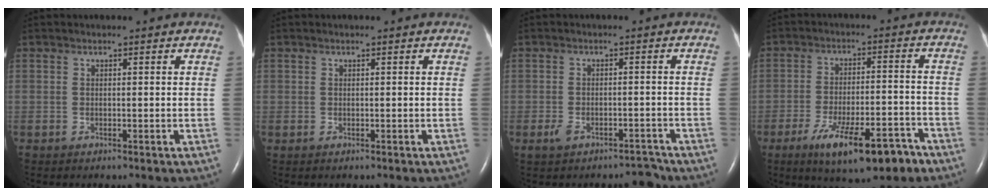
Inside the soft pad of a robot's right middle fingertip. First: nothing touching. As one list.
[{"total": 0.0}, {"total": 3.4, "force": [-2.7, 1.5, 1.4], "torque": [-0.027, 0.007, -0.040]}, {"total": 12.9, "force": [-8.1, 3.5, 9.4], "torque": [-0.150, -0.006, -0.122]}]